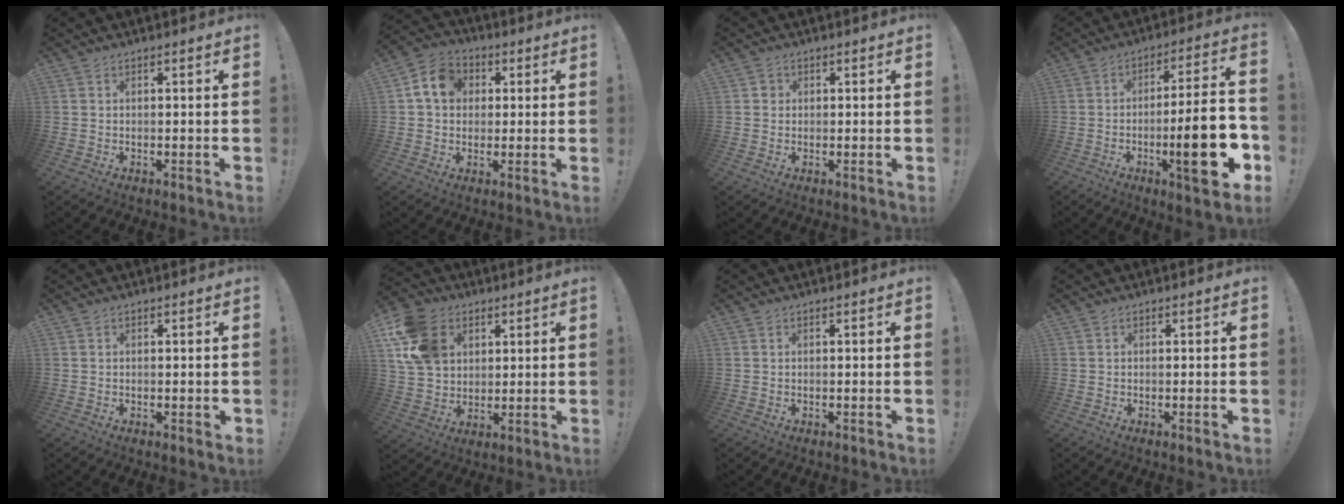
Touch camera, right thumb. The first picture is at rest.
{"total": 10.3, "force": [2.4, 8.5, 5.2], "torque": [-0.081, 0.012, 0.052]}
{"total": 1.6, "force": [0.1, 1.5, 0.5], "torque": [-0.004, 0.003, -0.001]}
{"total": 20.4, "force": [-5.7, 4.2, 19.1], "torque": [-0.276, 0.012, -0.087]}
{"total": 0.7, "force": [0.2, 0.3, 0.6], "torque": [-0.007, 0.000, 0.003]}
{"total": 16.9, "force": [6.2, 13.1, 8.7], "torque": [-0.152, -0.015, 0.126]}
{"total": 0.0}
{"total": 0.5, "force": [-0.2, -0.2, 0.5], "torque": [-0.004, -0.003, -0.004]}